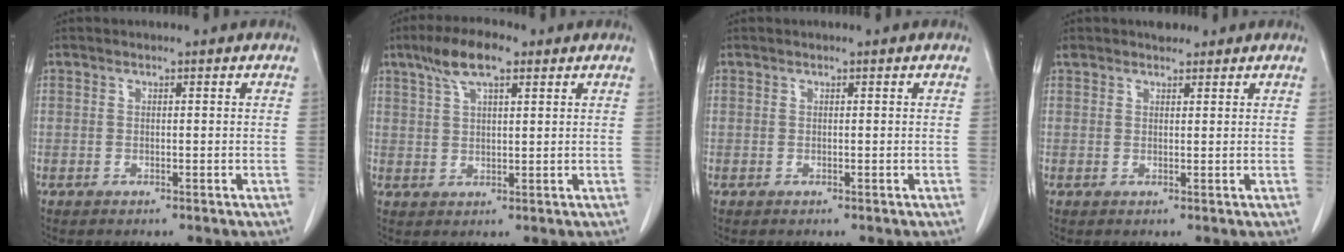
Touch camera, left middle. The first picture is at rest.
{"total": 7.0, "force": [4.3, 1.9, 5.2], "torque": [-0.106, 0.018, 0.078]}
{"total": 0.0}
{"total": 2.2, "force": [2.0, 1.0, 0.5], "torque": [-0.012, 0.012, 0.032]}